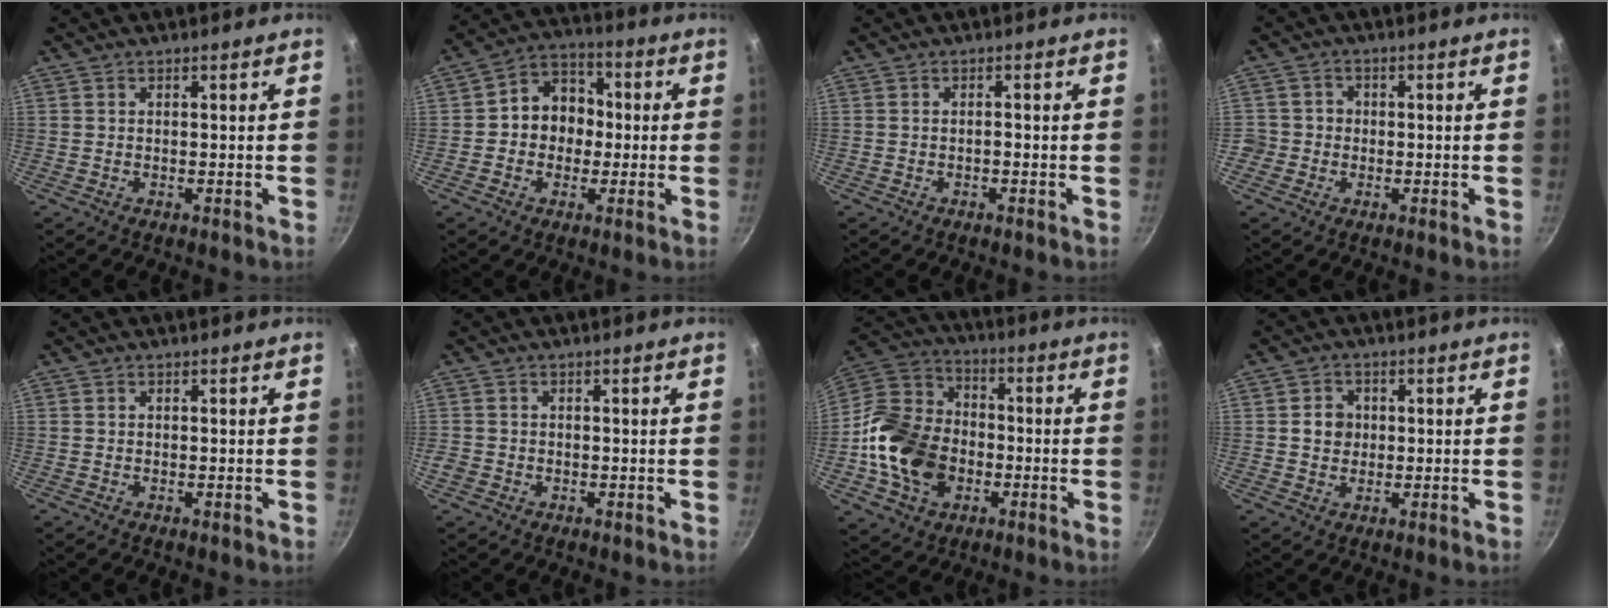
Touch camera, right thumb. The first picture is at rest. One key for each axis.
{"total": 9.9, "fx": -0.3, "fy": 8.4, "fz": 5.2, "tx": -0.030, "ty": 0.028, "tz": -0.021}
{"total": 0.7, "fx": -0.4, "fy": 0.3, "fz": 0.5, "tx": -0.010, "ty": 0.007, "tz": -0.007}
{"total": 3.4, "fx": -0.9, "fy": 3.2, "fz": 0.6, "tx": 0.013, "ty": 0.010, "tz": -0.021}
{"total": 0.0}
{"total": 2.0, "fx": -0.7, "fy": 1.7, "fz": 0.7, "tx": -0.014, "ty": 0.001, "tz": -0.013}
{"total": 19.6, "fx": -4.1, "fy": 14.8, "fz": 12.1, "tx": -0.212, "ty": 0.041, "tz": -0.082}
{"total": 4.0, "fx": 0.3, "fy": 3.6, "fz": 1.8, "tx": -0.008, "ty": 0.004, "tz": 0.000}